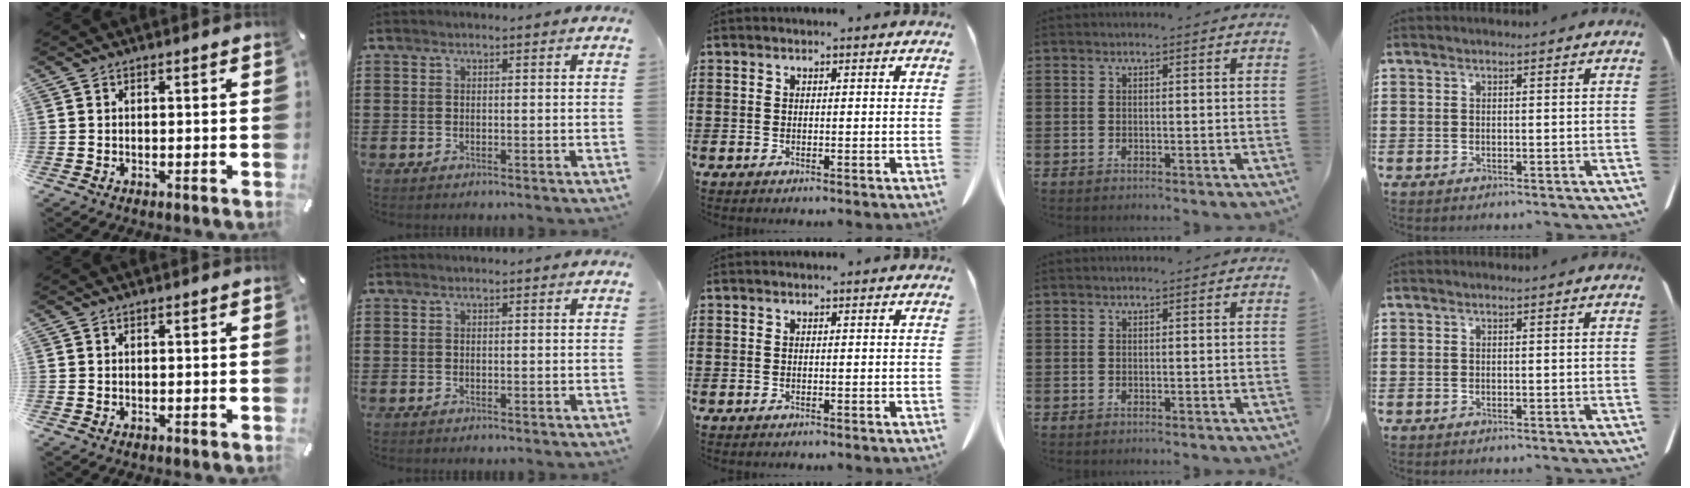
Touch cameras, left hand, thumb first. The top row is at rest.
{}